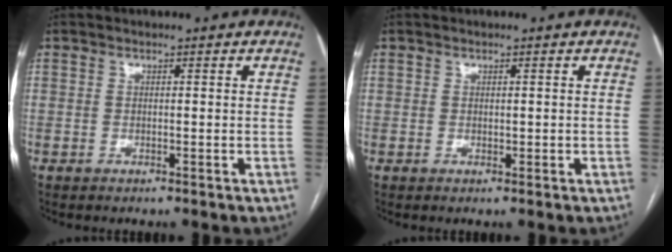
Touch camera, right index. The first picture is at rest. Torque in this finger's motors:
{"motor_torque": [-0.32, 0.80, -0.01, 0.01]}